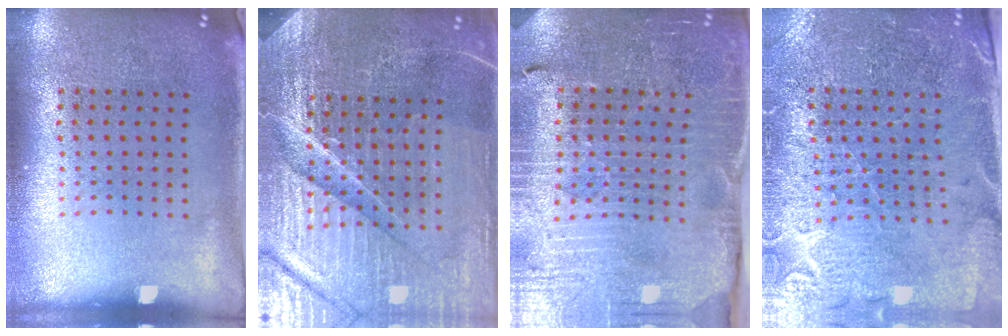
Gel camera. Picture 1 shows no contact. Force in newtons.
{"total": 5.7, "press": 5.2, "slide": 2.3}
{"total": 3.5, "press": 3.4, "slide": 0.4}
{"total": 3.4, "press": 3.3, "slide": 1.1}